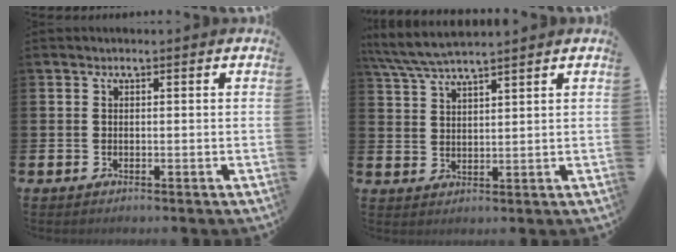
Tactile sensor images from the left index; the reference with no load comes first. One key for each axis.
{"total": 5.2, "fx": 4.8, "fy": 0.2, "fz": 1.8, "tx": -0.055, "ty": -0.015, "tz": 0.088}